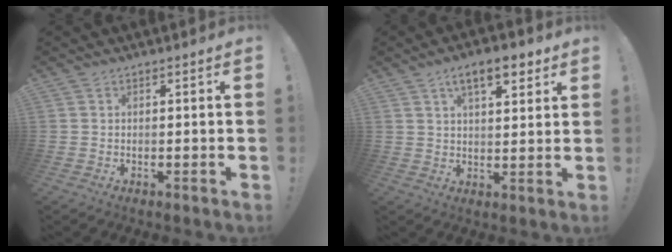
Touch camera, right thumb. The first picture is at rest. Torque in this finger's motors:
{"motor_torque": [0.50, 0.99, 0.60, 0.03, 0.00]}